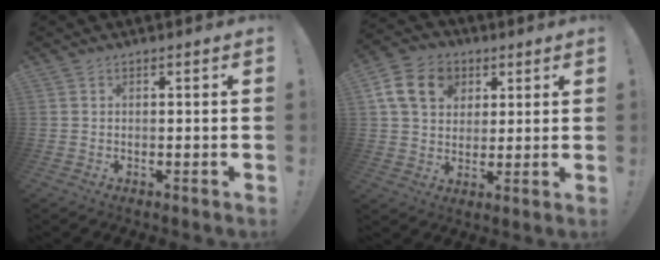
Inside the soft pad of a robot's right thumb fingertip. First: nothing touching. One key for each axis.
{"total": 14.5, "fx": 5.1, "fy": 11.5, "fz": 7.1, "tx": -0.106, "ty": -0.007, "tz": 0.105}